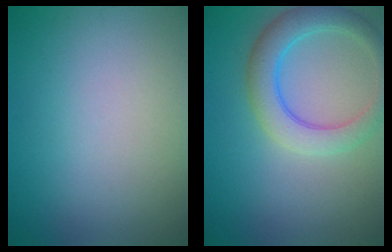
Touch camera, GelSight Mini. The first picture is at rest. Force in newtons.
{"total": 4.5, "press": 4.5, "slide": 0.3}